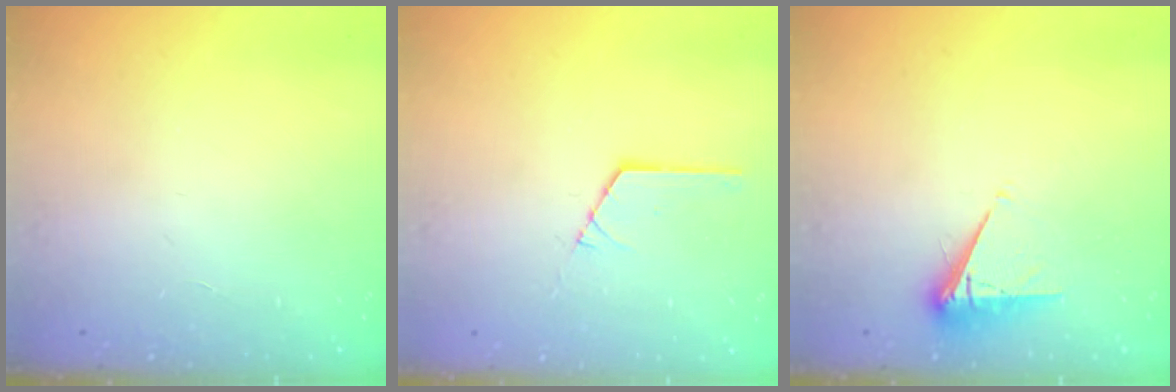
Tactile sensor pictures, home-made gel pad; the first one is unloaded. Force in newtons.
{"total": 1.4, "press": 1.4, "slide": 0.2}
{"total": 5.7, "press": 5.7, "slide": 0.5}